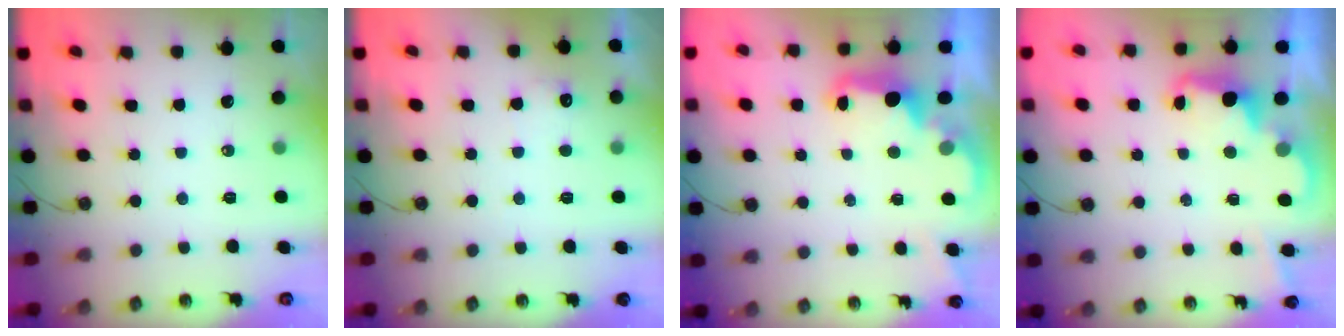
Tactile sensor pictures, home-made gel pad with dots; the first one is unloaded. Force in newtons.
{"total": 5.8, "press": 5.8, "slide": 0.4}
{"total": 2.8, "press": 2.7, "slide": 0.9}
{"total": 2.5, "press": 2.4, "slide": 0.6}